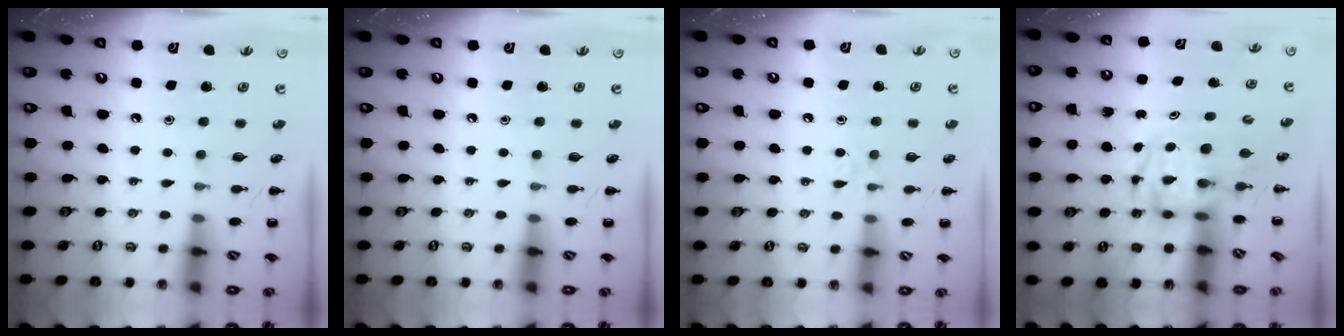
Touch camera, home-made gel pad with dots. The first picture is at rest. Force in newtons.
{"total": 0.0}
{"total": 3.3, "press": 3.1, "slide": 1.1}
{"total": 3.8, "press": 3.7, "slide": 0.7}